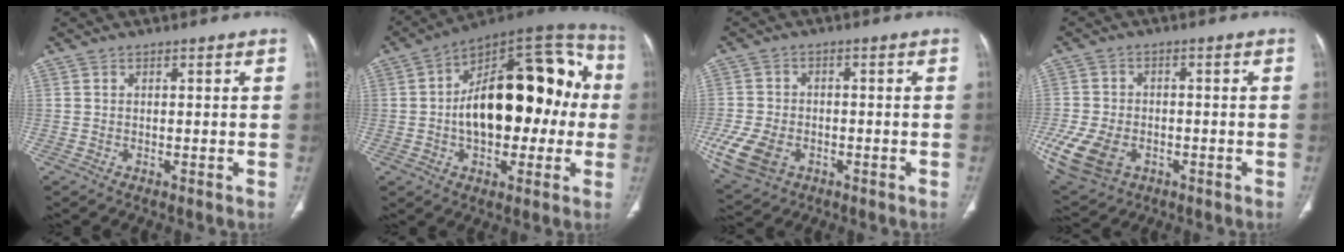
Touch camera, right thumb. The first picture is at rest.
{"total": 26.2, "force": [0.2, 14.2, 22.0], "torque": [-0.299, 0.046, -0.004]}
{"total": 10.3, "force": [-3.7, 7.3, 6.4], "torque": [-0.135, 0.006, -0.060]}
{"total": 13.4, "force": [-4.6, 9.3, 8.4], "torque": [-0.190, 0.002, -0.073]}